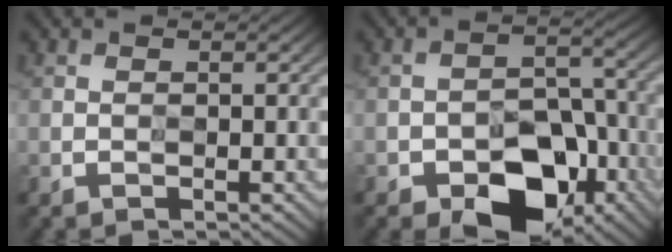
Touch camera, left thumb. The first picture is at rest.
{"total": 9.8, "force": [-6.4, 5.2, 5.2], "torque": [-0.068, 0.005, -0.106]}